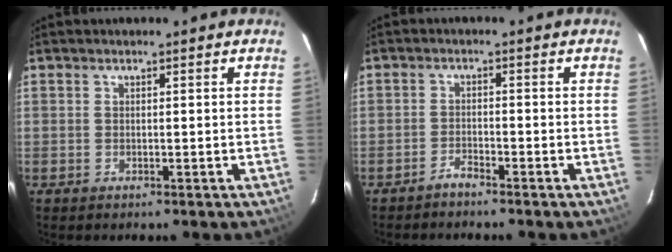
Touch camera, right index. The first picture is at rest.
{"total": 1.8, "force": [-1.8, 0.0, 0.4], "torque": [-0.019, 0.001, -0.034]}